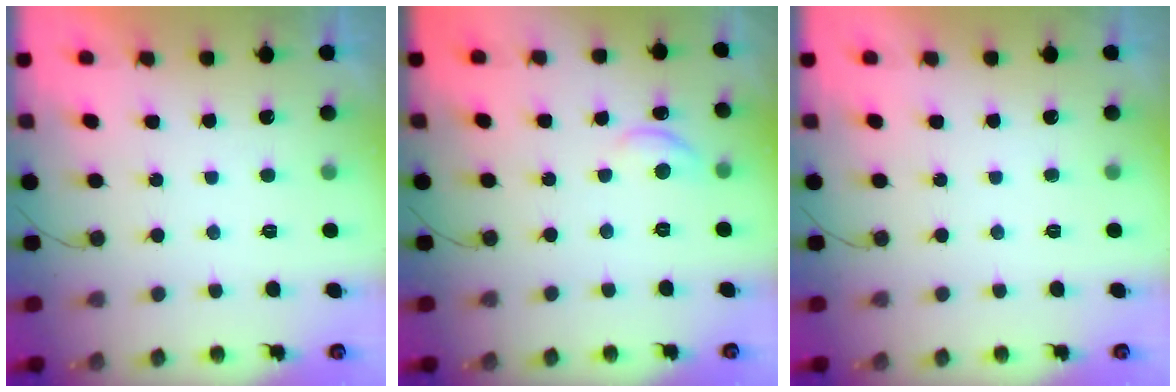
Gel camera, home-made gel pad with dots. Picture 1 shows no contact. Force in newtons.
{"total": 7.5, "press": 7.5, "slide": 0.7}
{"total": 0.0}